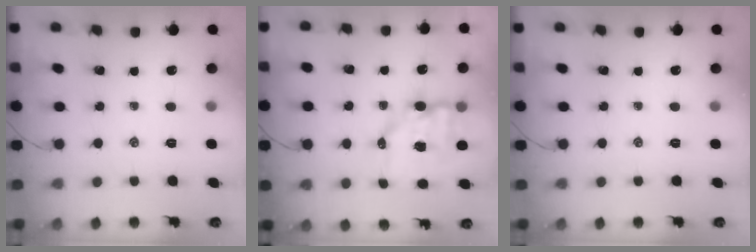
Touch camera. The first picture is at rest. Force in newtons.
{"total": 9.0, "press": 8.9, "slide": 1.1}
{"total": 0.0}